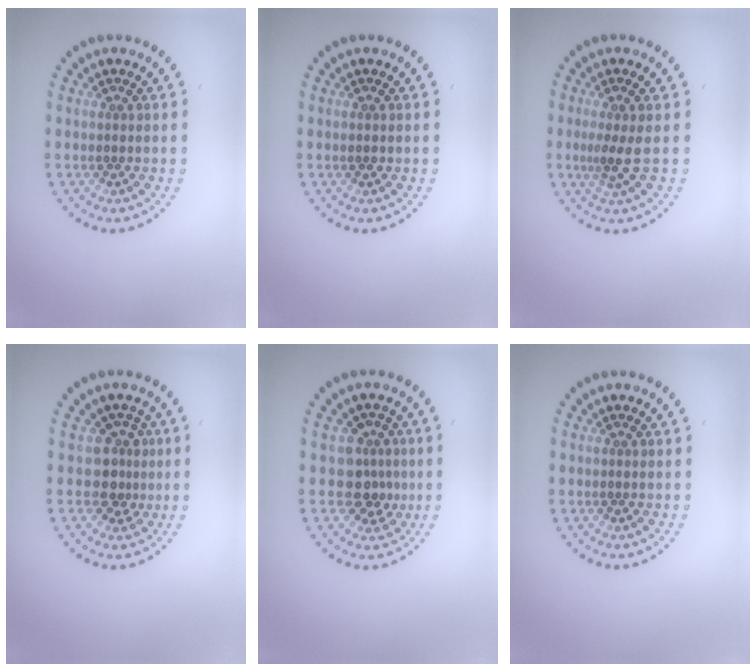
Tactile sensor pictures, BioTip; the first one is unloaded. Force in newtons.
{"total": 0.6, "press": 0.6, "slide": 0.2}
{"total": 2.1, "press": 1.6, "slide": 1.5}
{"total": 2.5, "press": 1.9, "slide": 1.7}
{"total": 3.1, "press": 2.7, "slide": 1.5}
{"total": 0.0}